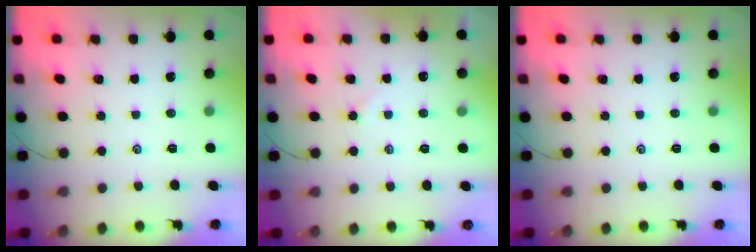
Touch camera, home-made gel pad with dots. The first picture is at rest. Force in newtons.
{"total": 1.3, "press": 1.3, "slide": 0.3}
{"total": 0.0}